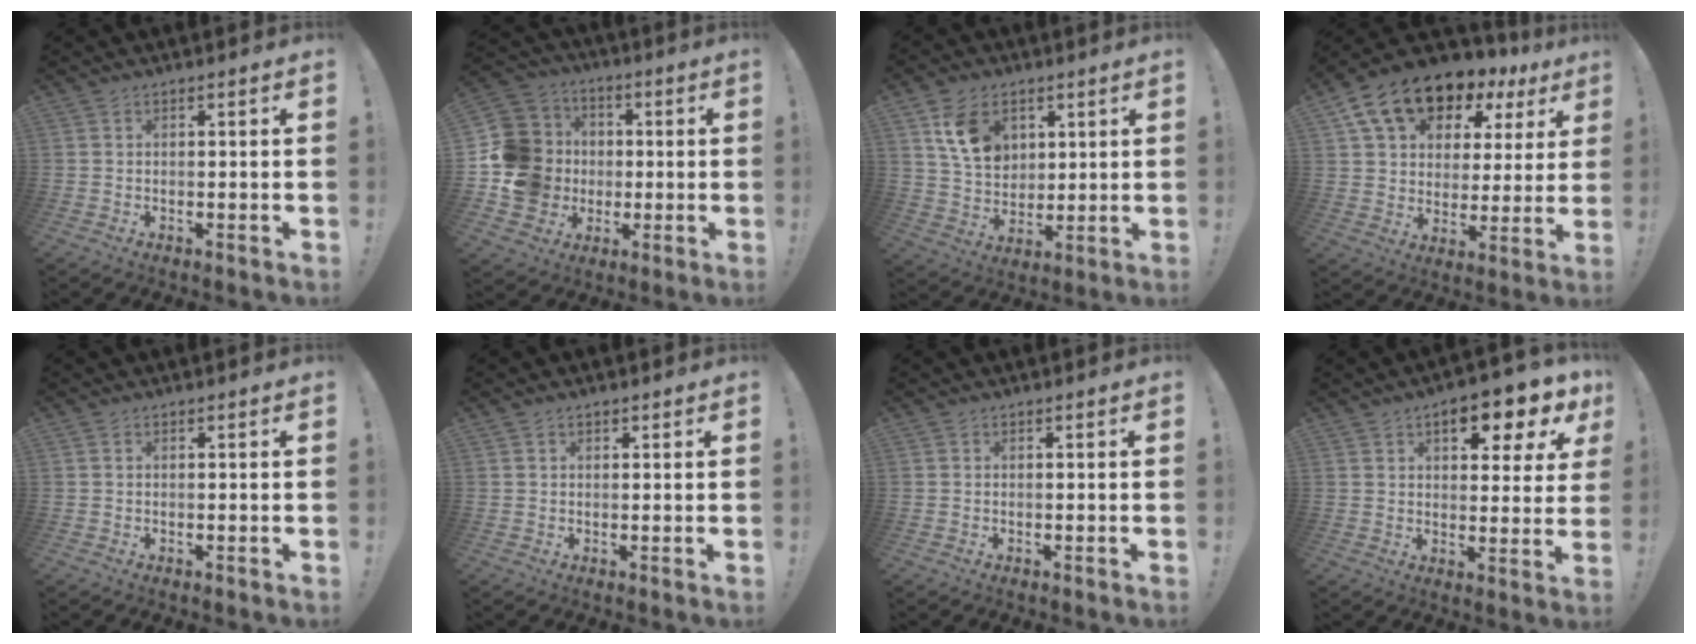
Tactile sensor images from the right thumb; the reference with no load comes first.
{"total": 17.3, "force": [-1.3, 15.8, 6.8], "torque": [-0.134, 0.020, 0.004]}
{"total": 12.2, "force": [5.7, 8.7, 6.4], "torque": [-0.099, -0.014, 0.113]}
{"total": 15.4, "force": [10.1, 9.1, 7.1], "torque": [-0.126, -0.062, 0.189]}
{"total": 0.0}
{"total": 0.9, "force": [0.7, 0.5, 0.2], "torque": [-0.002, 0.000, 0.013]}
{"total": 0.0}
{"total": 9.6, "force": [4.9, 4.2, 7.1], "torque": [-0.087, -0.028, 0.078]}